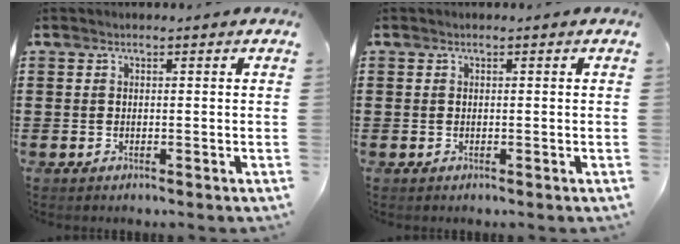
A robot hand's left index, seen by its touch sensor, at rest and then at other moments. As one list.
[{"total": 0.0}]